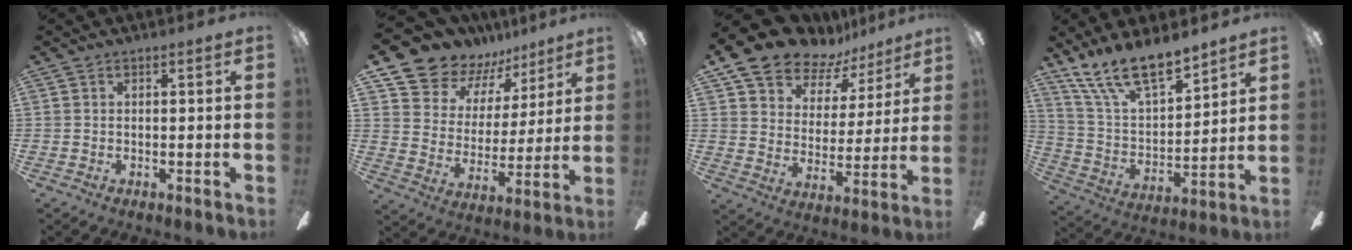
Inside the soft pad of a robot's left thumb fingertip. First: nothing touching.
{"total": 11.0, "force": [9.7, 5.2, 0.3], "torque": [-0.036, -0.093, 0.182]}
{"total": 14.0, "force": [11.9, 6.5, 3.5], "torque": [-0.081, -0.092, 0.217]}
{"total": 15.5, "force": [12.7, 5.0, 7.5], "torque": [-0.159, -0.078, 0.231]}